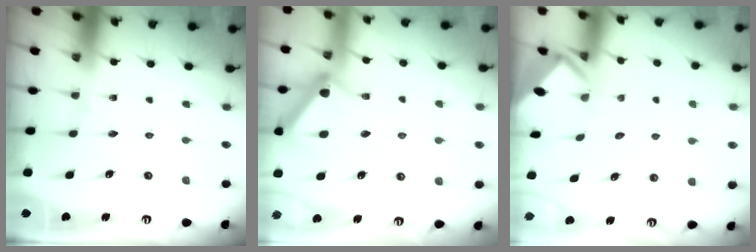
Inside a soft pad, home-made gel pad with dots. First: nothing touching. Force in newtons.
{"total": 8.6, "press": 8.6, "slide": 0.2}
{"total": 3.5, "press": 3.5, "slide": 0.2}